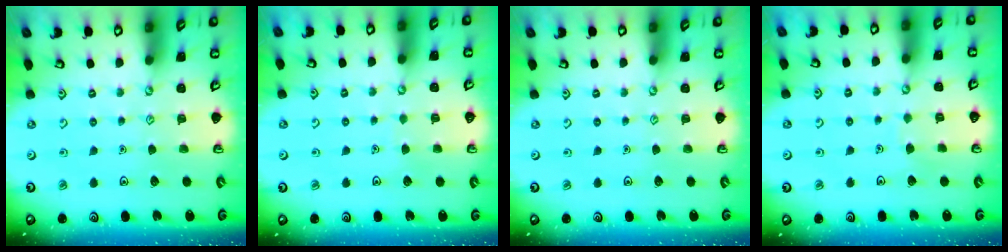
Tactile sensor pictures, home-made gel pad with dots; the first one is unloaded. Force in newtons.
{"total": 1.4, "press": 1.4, "slide": 0.1}
{"total": 0.0}
{"total": 2.7, "press": 2.7, "slide": 0.1}